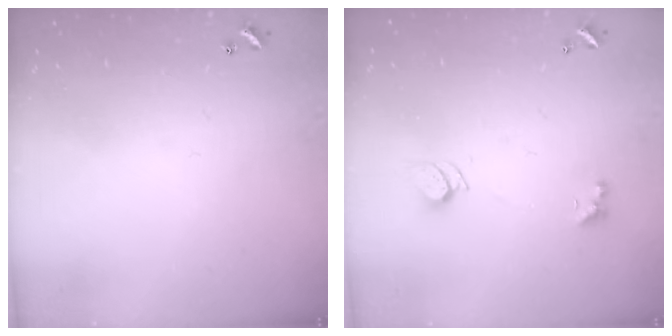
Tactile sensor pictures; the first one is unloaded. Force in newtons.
{"total": 3.6, "press": 3.5, "slide": 0.7}